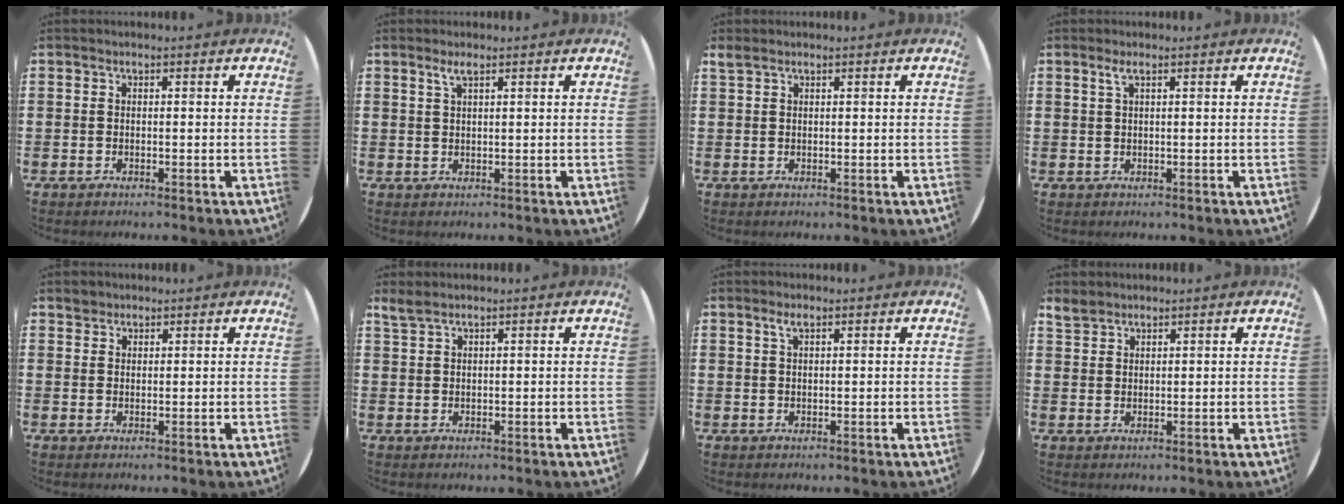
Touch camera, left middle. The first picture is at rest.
{"total": 1.6, "force": [1.0, 0.2, 1.3], "torque": [-0.026, 0.004, 0.016]}
{"total": 0.9, "force": [0.8, 0.2, 0.2], "torque": [-0.005, 0.002, 0.015]}
{"total": 1.1, "force": [0.6, 0.1, 0.9], "torque": [-0.019, 0.003, 0.010]}
{"total": 1.6, "force": [1.4, 0.7, -0.2], "torque": [0.010, 0.000, 0.027]}
{"total": 1.6, "force": [1.5, 0.2, 0.7], "torque": [-0.015, 0.003, 0.028]}
{"total": 1.4, "force": [0.9, 0.3, 1.0], "torque": [-0.020, 0.004, 0.014]}
{"total": 2.3, "force": [2.1, 0.9, 0.2], "torque": [-0.008, 0.004, 0.042]}